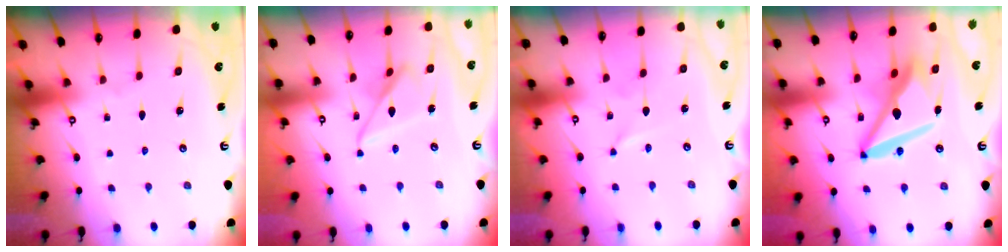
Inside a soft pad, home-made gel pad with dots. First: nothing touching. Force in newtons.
{"total": 10.9, "press": 10.9, "slide": 0.9}
{"total": 0.0}
{"total": 14.4, "press": 14.3, "slide": 1.8}